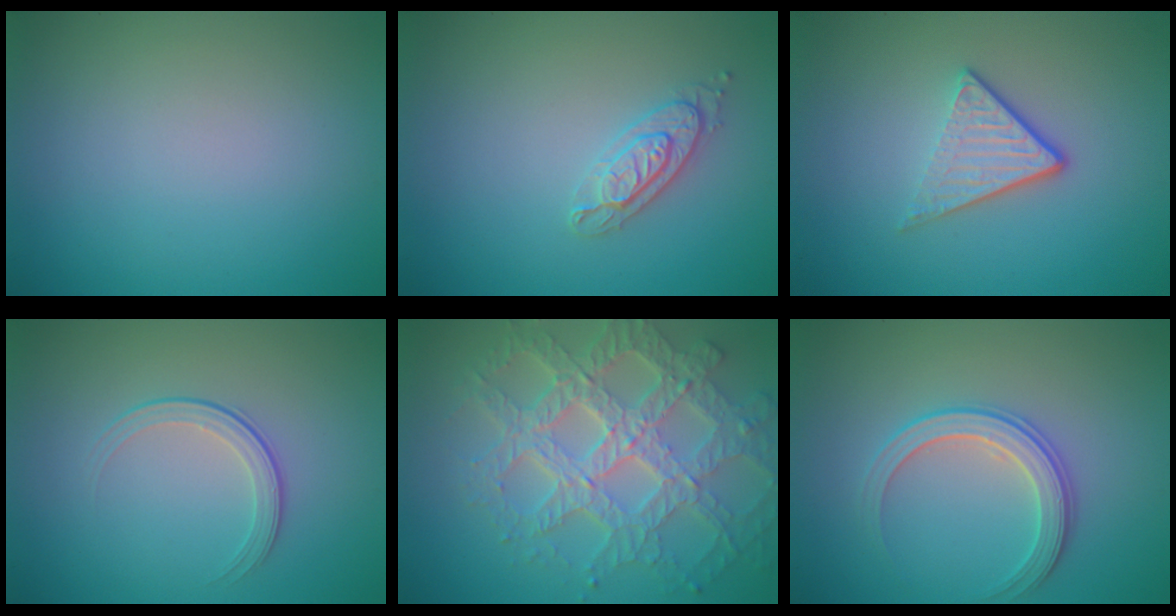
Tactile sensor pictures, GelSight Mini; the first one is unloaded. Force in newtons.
{"total": 2.2, "press": 2.2, "slide": 0.3}
{"total": 3.5, "press": 2.5, "slide": 2.5}
{"total": 1.9, "press": 1.3, "slide": 1.5}
{"total": 8.0, "press": 6.1, "slide": 5.2}
{"total": 2.8, "press": 2.8, "slide": 0.3}